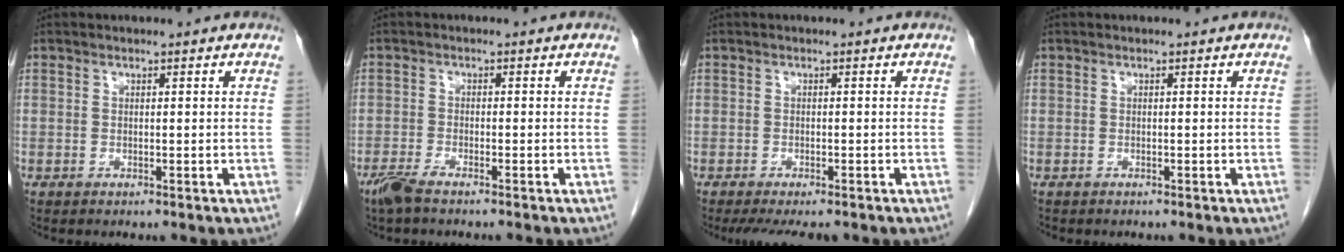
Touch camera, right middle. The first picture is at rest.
{"total": 3.2, "force": [-2.6, 0.3, 1.8], "torque": [-0.040, -0.007, -0.051]}
{"total": 6.2, "force": [-4.9, 1.9, 3.2], "torque": [-0.039, -0.010, -0.070]}
{"total": 0.0}